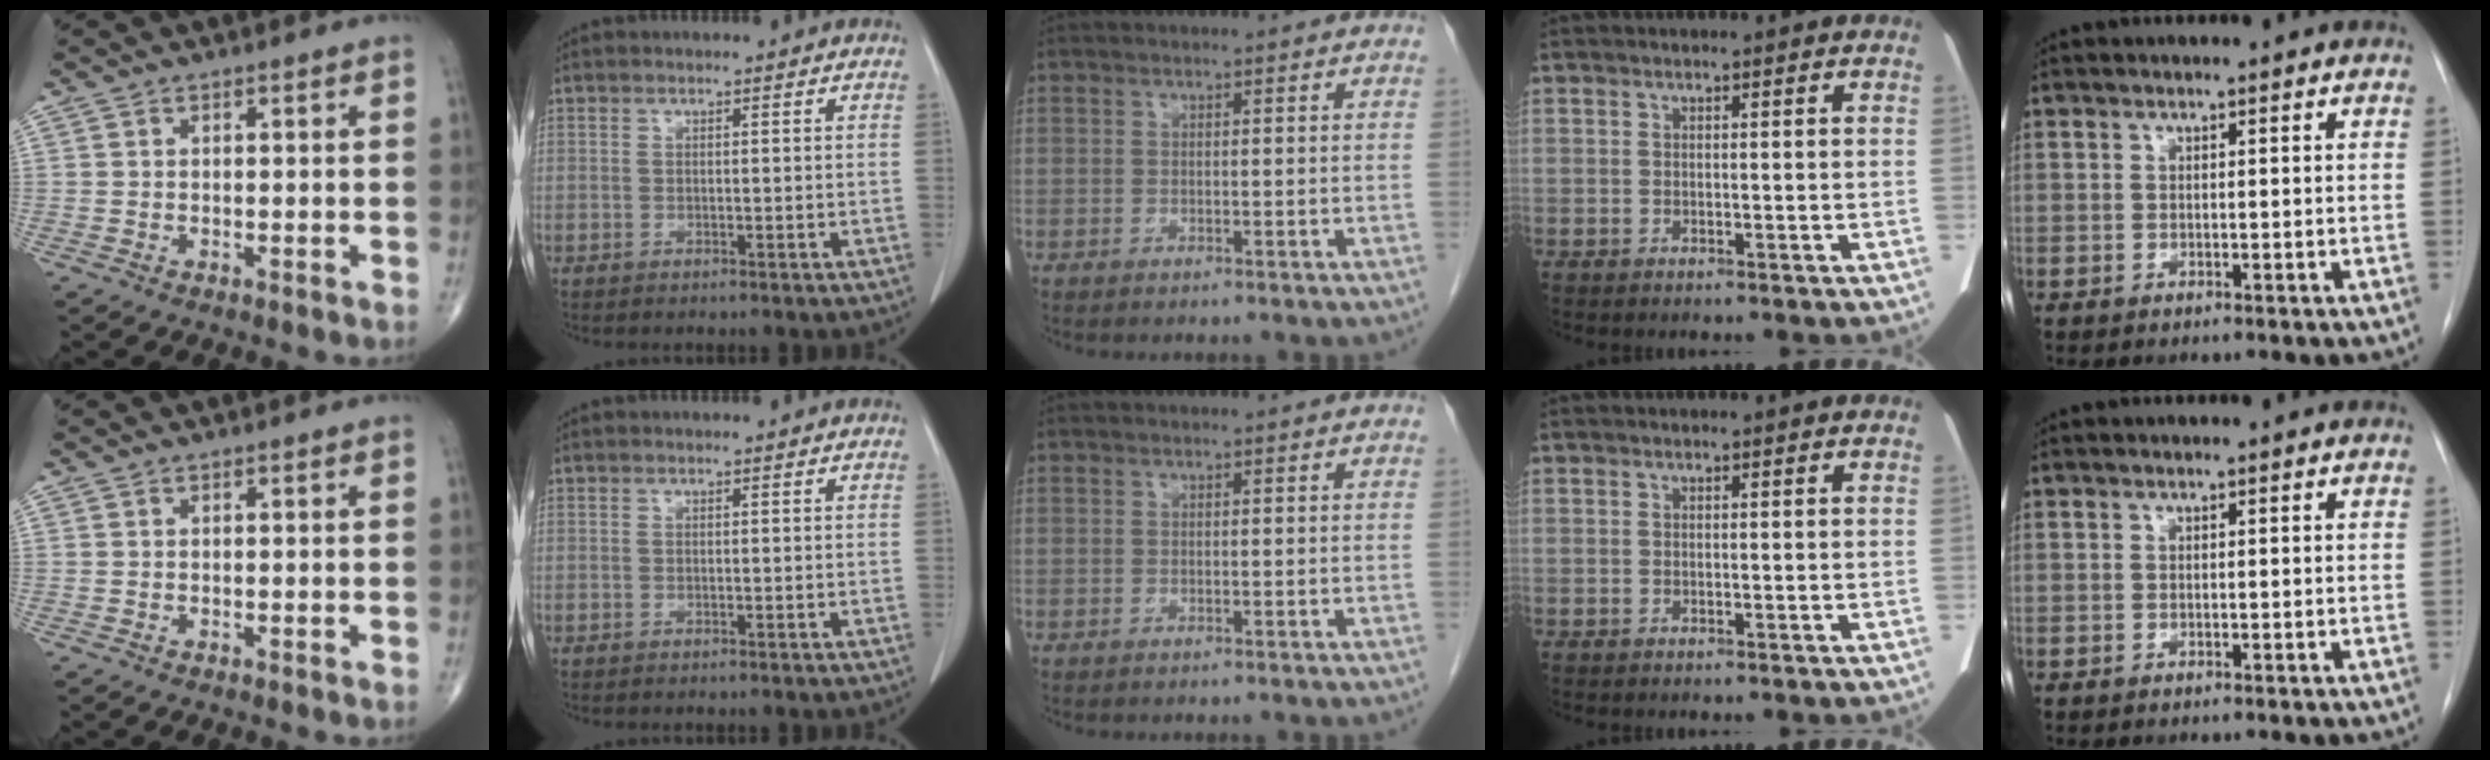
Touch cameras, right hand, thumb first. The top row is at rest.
{}